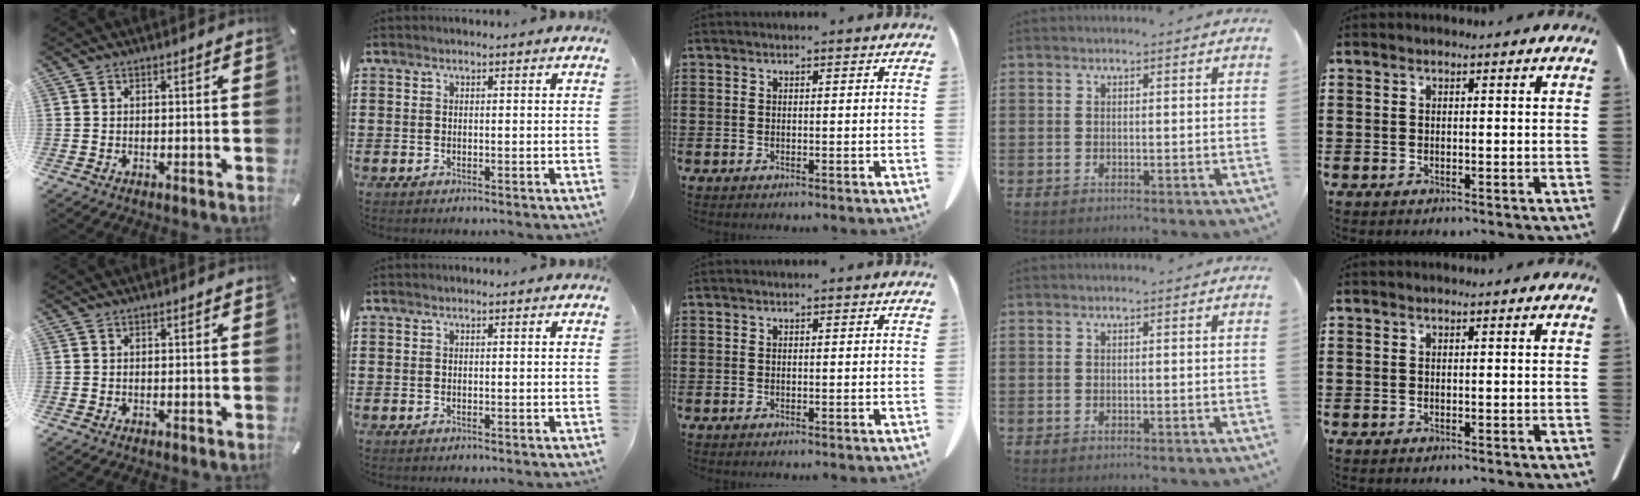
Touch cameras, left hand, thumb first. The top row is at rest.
{}